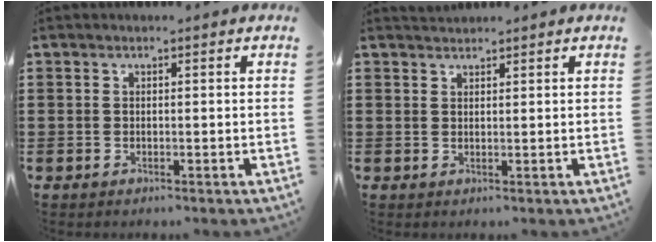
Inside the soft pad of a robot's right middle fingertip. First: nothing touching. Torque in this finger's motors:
{"motor_torque": [-0.13, -0.03, 0.04, -0.02]}